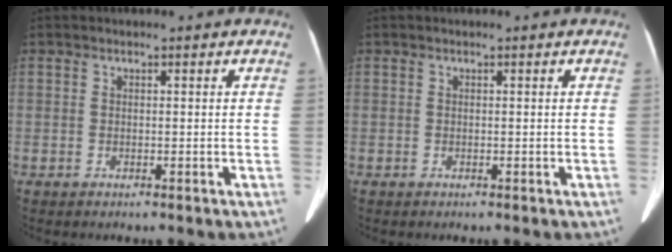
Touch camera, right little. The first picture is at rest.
{"total": 0.0}